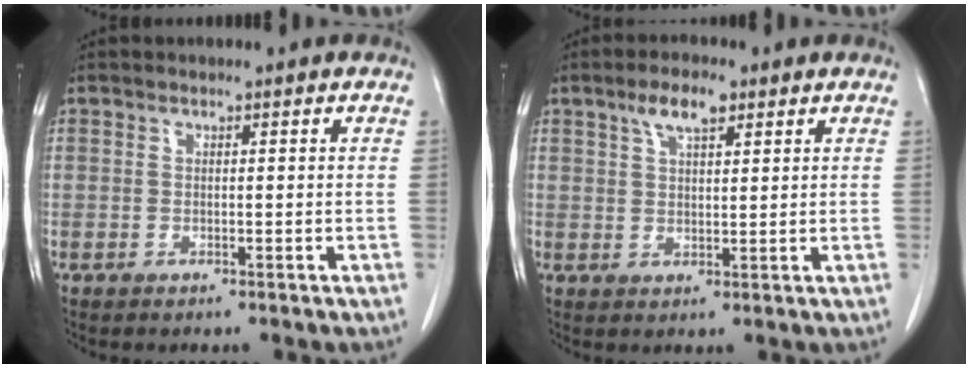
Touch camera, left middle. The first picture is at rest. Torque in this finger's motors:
{"motor_torque": [0.36, -0.23, 0.04, -0.01]}